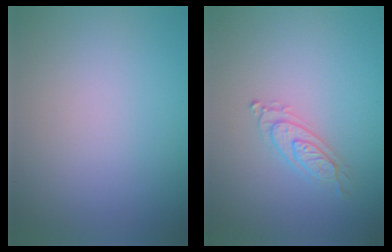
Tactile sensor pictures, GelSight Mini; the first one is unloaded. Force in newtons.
{"total": 2.1, "press": 2.1, "slide": 0.5}